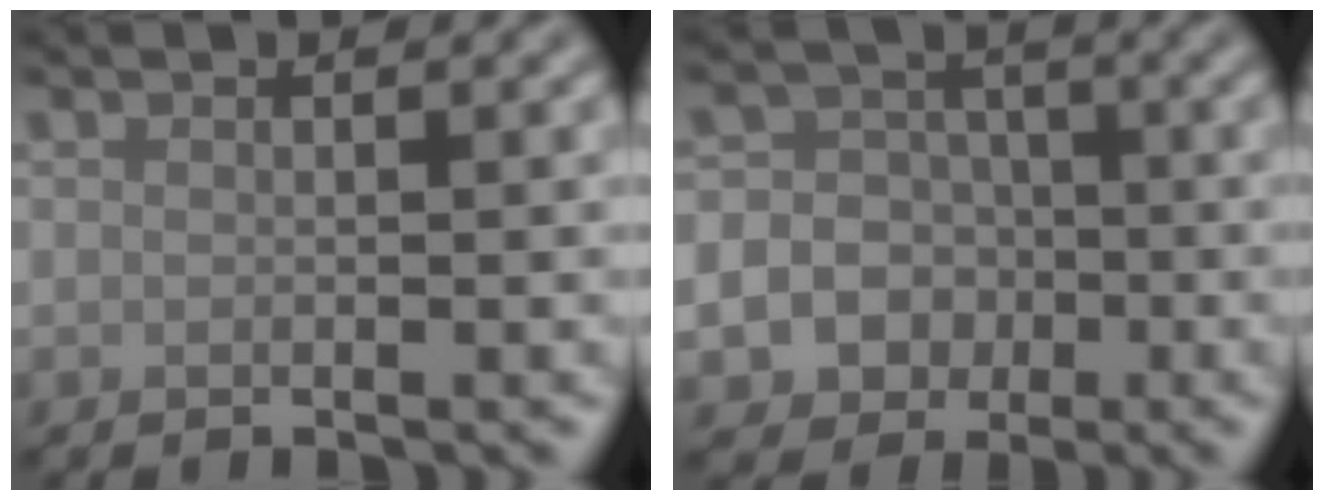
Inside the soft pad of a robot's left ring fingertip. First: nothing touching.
{"total": 11.6, "force": [-3.7, 10.7, 2.6], "torque": [-0.062, -0.016, -0.083]}